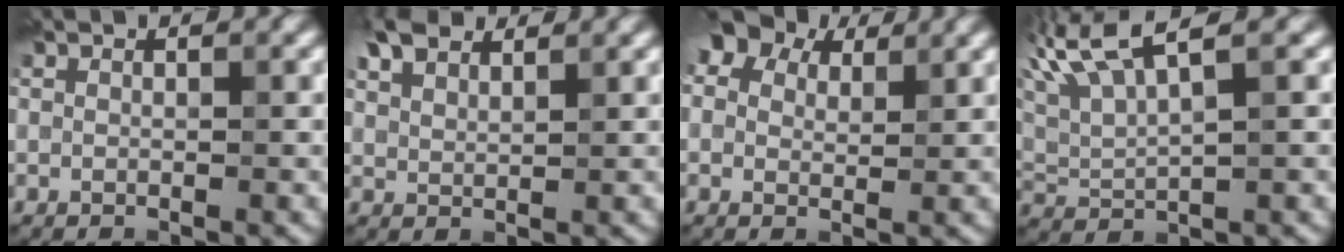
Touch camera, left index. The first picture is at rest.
{"total": 2.3, "force": [2.1, 0.5, 0.6], "torque": [-0.029, 0.014, 0.051]}
{"total": 5.2, "force": [3.5, 3.2, 2.0], "torque": [-0.043, 0.019, 0.052]}
{"total": 5.1, "force": [2.8, 1.0, 4.2], "torque": [-0.095, 0.021, 0.064]}